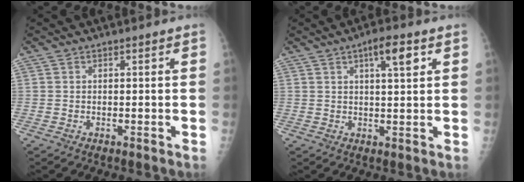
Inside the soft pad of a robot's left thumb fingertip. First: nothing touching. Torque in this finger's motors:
{"motor_torque": [0.20, 0.40, 0.50, -0.18, 0.00]}